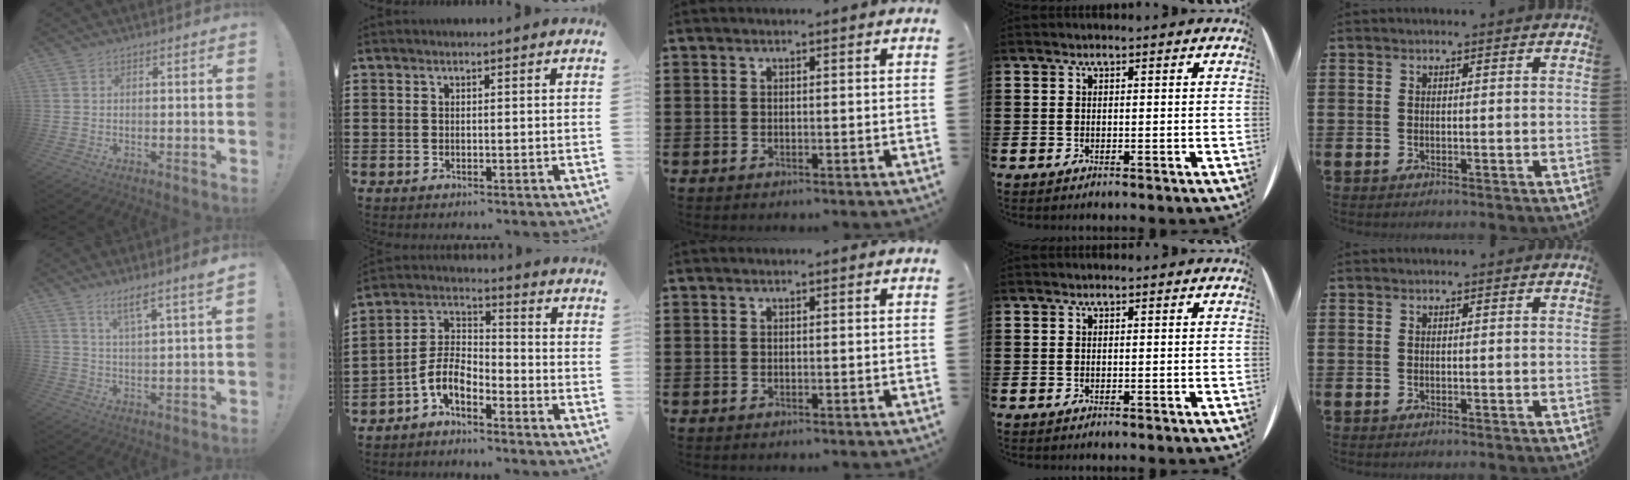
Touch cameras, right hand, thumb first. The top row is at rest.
{"thumb": {"total": 6.8, "force": [5.1, -0.2, 4.5], "torque": [-0.075, -0.033, 0.083]}, "index": {"total": 5.9, "force": [-3.9, 2.7, 3.4], "torque": [-0.095, -0.005, -0.086]}}